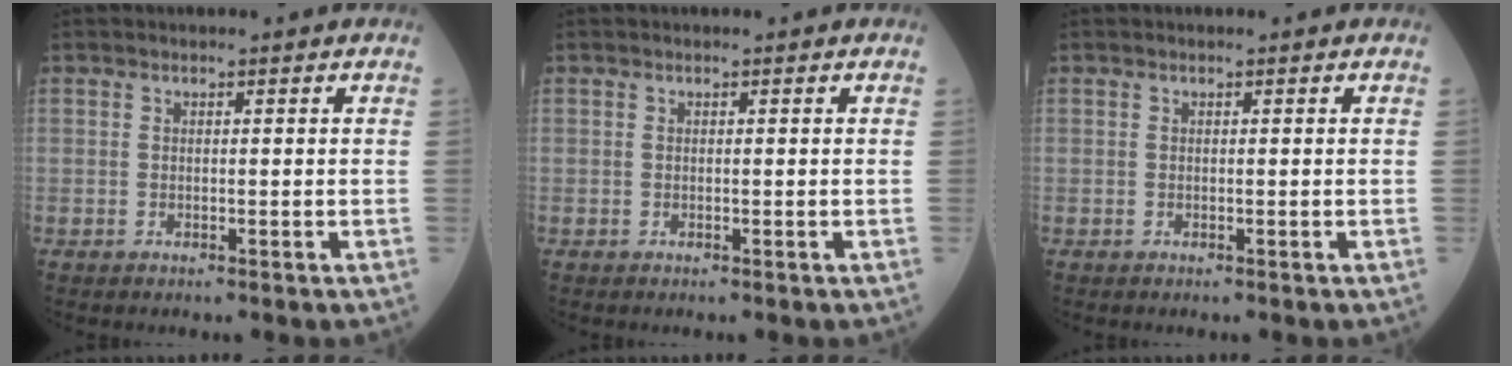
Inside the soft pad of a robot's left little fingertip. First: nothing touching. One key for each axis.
{"total": 0.0}
{"total": 0.0}